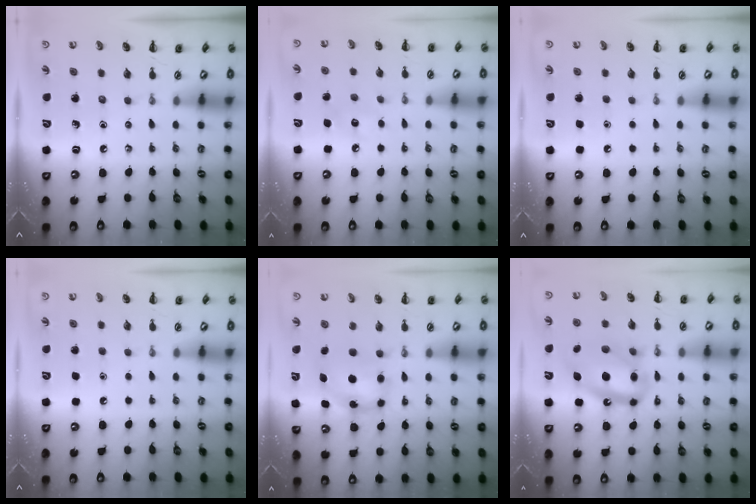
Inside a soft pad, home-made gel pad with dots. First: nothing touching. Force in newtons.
{"total": 6.7, "press": 6.5, "slide": 1.7}
{"total": 1.7, "press": 1.7, "slide": 0.1}
{"total": 1.8, "press": 1.8, "slide": 0.1}
{"total": 6.2, "press": 6.2, "slide": 0.9}
{"total": 15.5, "press": 14.8, "slide": 4.5}